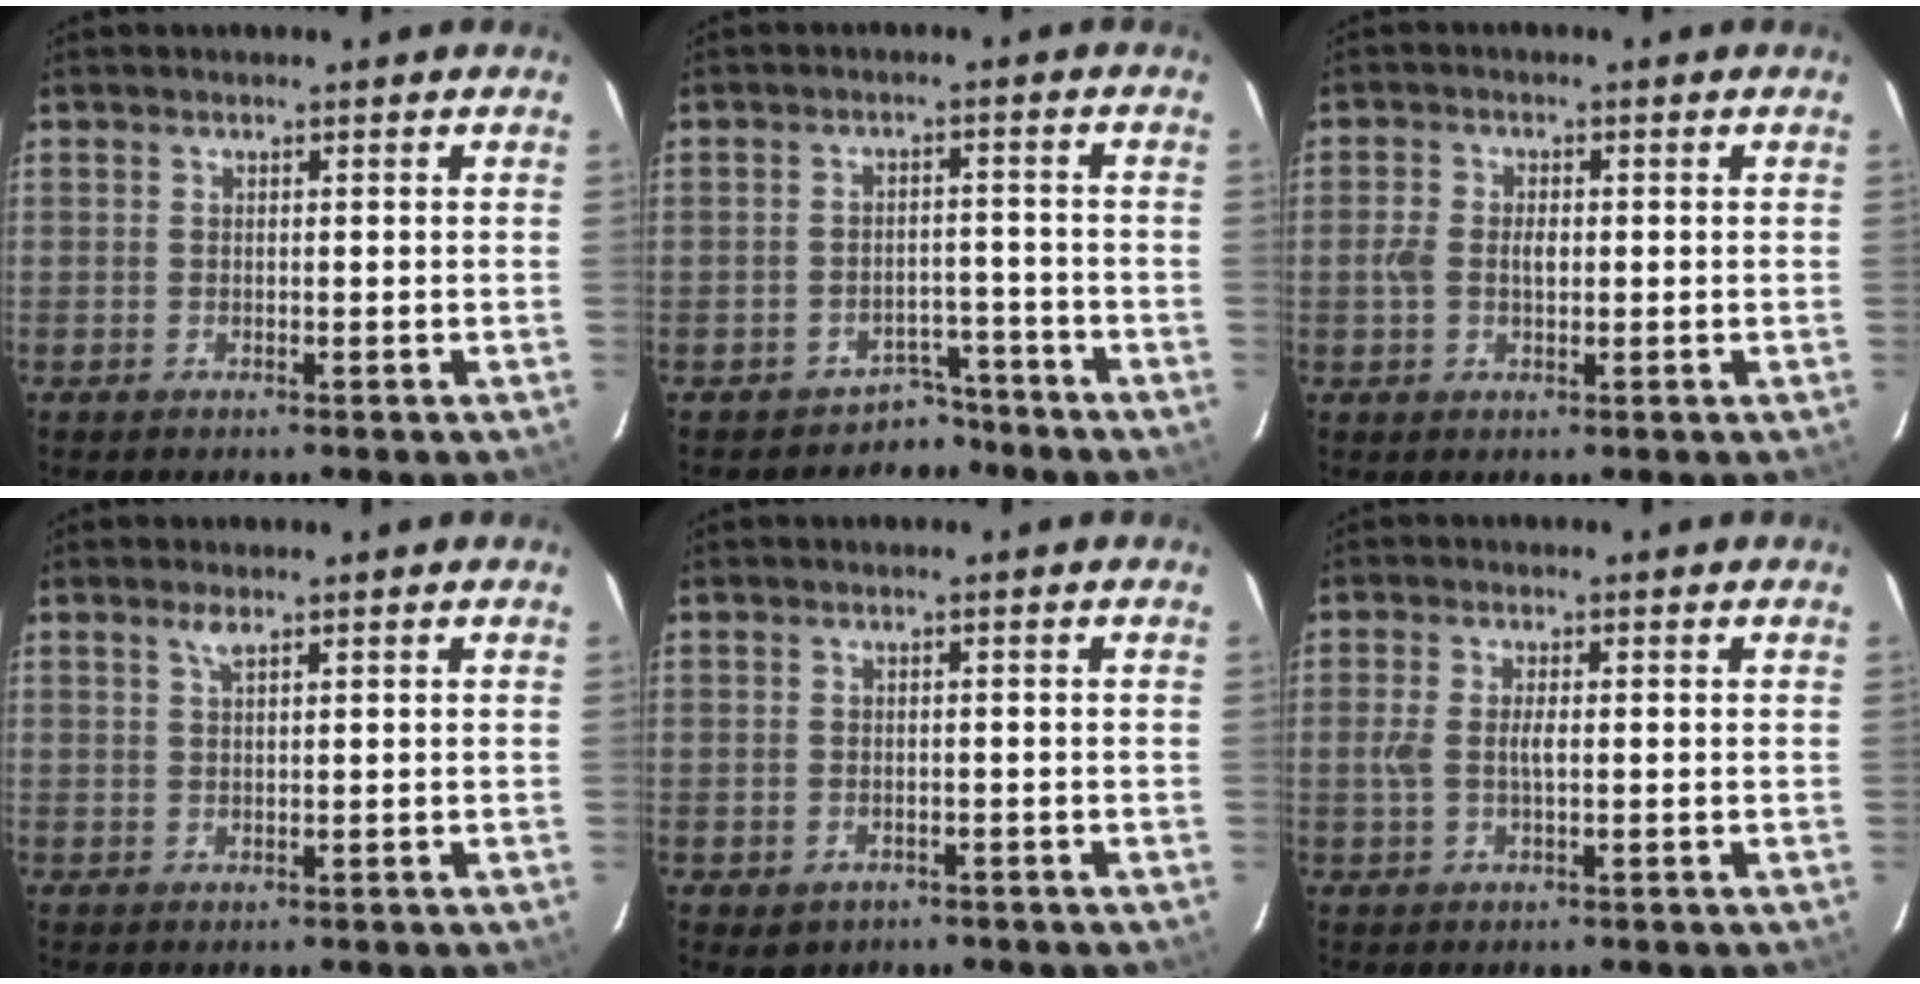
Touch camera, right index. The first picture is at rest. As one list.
[{"total": 5.1, "force": [-4.1, 3.0, -0.3], "torque": [0.008, 0.031, -0.056]}, {"total": 3.9, "force": [-0.3, 2.6, 3.0], "torque": [-0.062, 0.007, -0.007]}, {"total": 1.4, "force": [1.0, 0.2, 1.0], "torque": [-0.021, 0.004, 0.019]}, {"total": 3.2, "force": [-1.5, 2.6, 1.1], "torque": [-0.026, -0.003, -0.013]}, {"total": 3.5, "force": [-0.1, 1.5, 3.2], "torque": [-0.066, 0.002, -0.002]}]